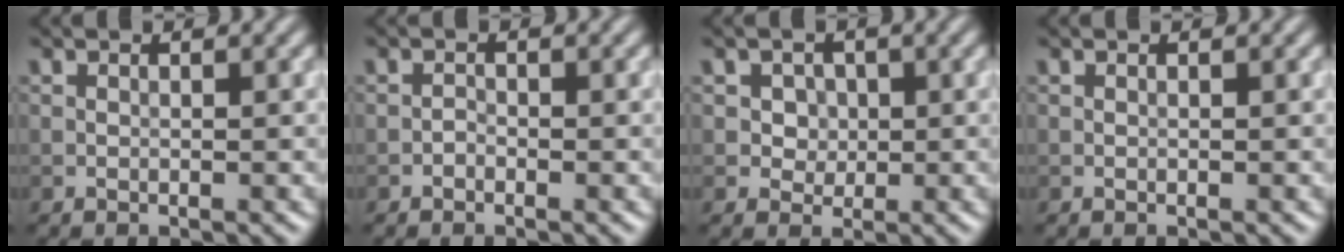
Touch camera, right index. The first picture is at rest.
{"total": 0.6, "force": [-0.4, 0.3, 0.2], "torque": [-0.001, 0.001, -0.010]}
{"total": 2.6, "force": [0.7, 2.2, 1.1], "torque": [-0.014, 0.002, 0.013]}
{"total": 0.0}